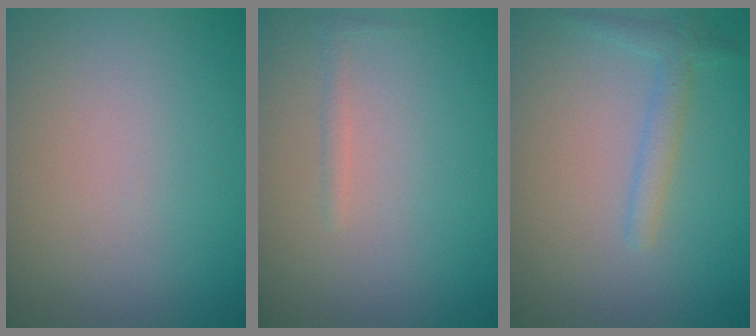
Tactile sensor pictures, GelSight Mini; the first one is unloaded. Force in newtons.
{"total": 0.7, "press": 0.7, "slide": 0.0}
{"total": 1.9, "press": 1.9, "slide": 0.1}